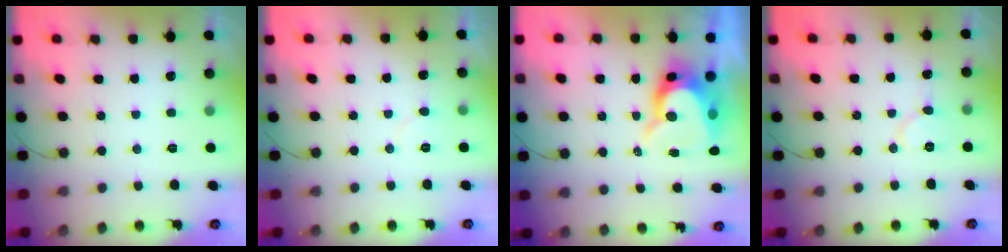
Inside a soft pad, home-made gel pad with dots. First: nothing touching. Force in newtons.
{"total": 3.5, "press": 3.4, "slide": 0.3}
{"total": 9.4, "press": 9.4, "slide": 0.9}
{"total": 4.9, "press": 4.9, "slide": 0.2}